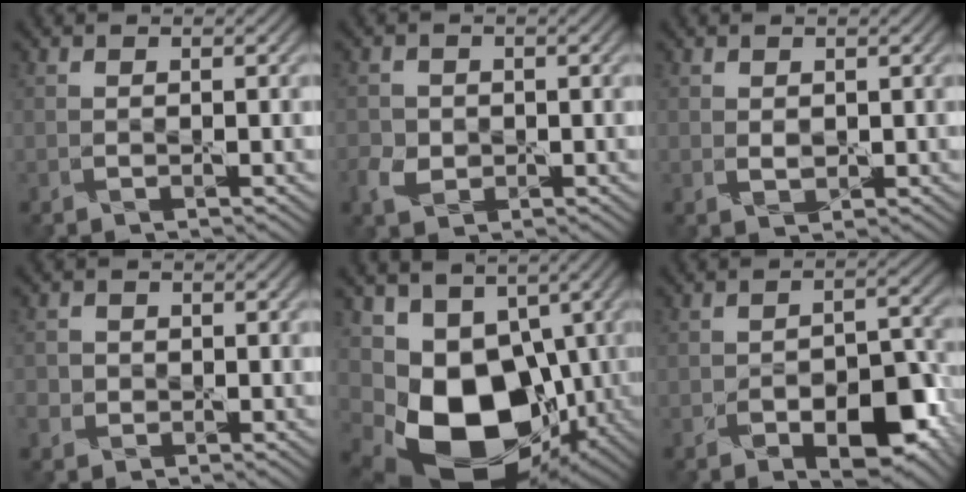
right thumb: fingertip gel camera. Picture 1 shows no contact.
{"total": 3.1, "force": [-0.9, 2.6, 1.4], "torque": [-0.037, -0.007, -0.018]}
{"total": 1.2, "force": [0.5, 0.8, 0.7], "torque": [-0.018, -0.005, 0.014]}
{"total": 2.1, "force": [-0.5, 2.0, 0.4], "torque": [-0.009, -0.004, -0.009]}
{"total": 14.0, "force": [-1.4, 10.5, 9.2], "torque": [-0.166, -0.050, -0.006]}
{"total": 9.9, "force": [-4.9, 5.0, 7.0], "torque": [-0.103, -0.012, -0.070]}